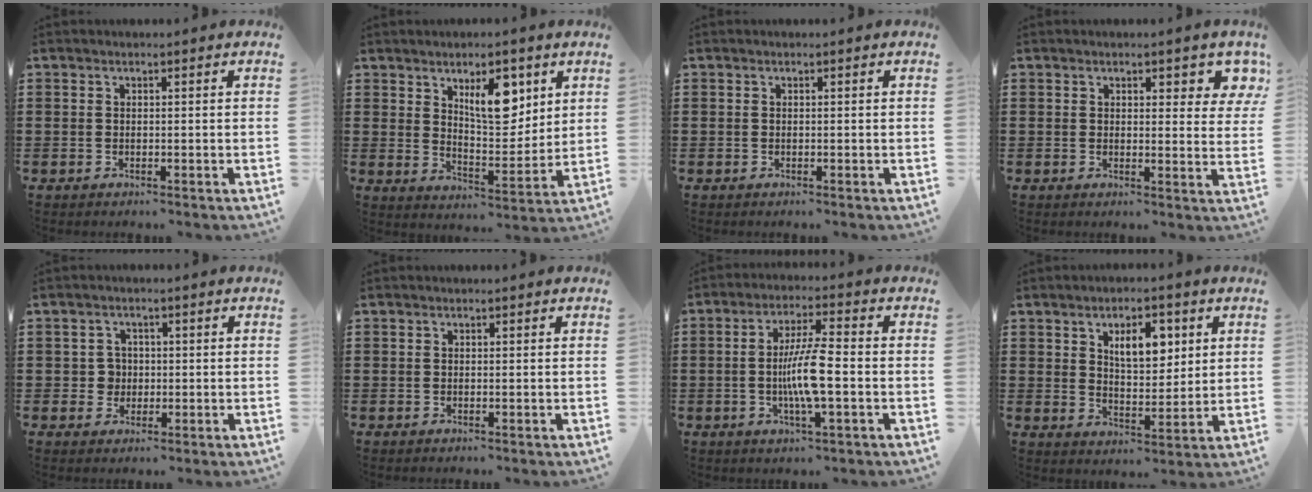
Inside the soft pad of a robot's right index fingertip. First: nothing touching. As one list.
[{"total": 9.1, "force": [4.4, 4.3, 6.7], "torque": [-0.098, -0.009, 0.069]}, {"total": 0.0}, {"total": 3.6, "force": [2.5, 1.4, 2.2], "torque": [-0.026, -0.004, 0.040]}, {"total": 2.9, "force": [-0.2, 2.6, 1.1], "torque": [-0.030, 0.007, -0.006]}, {"total": 0.0}, {"total": 7.7, "force": [-1.4, 1.0, 7.5], "torque": [-0.148, -0.008, -0.033]}, {"total": 6.8, "force": [2.9, 3.5, 5.0], "torque": [-0.078, 0.001, 0.043]}]